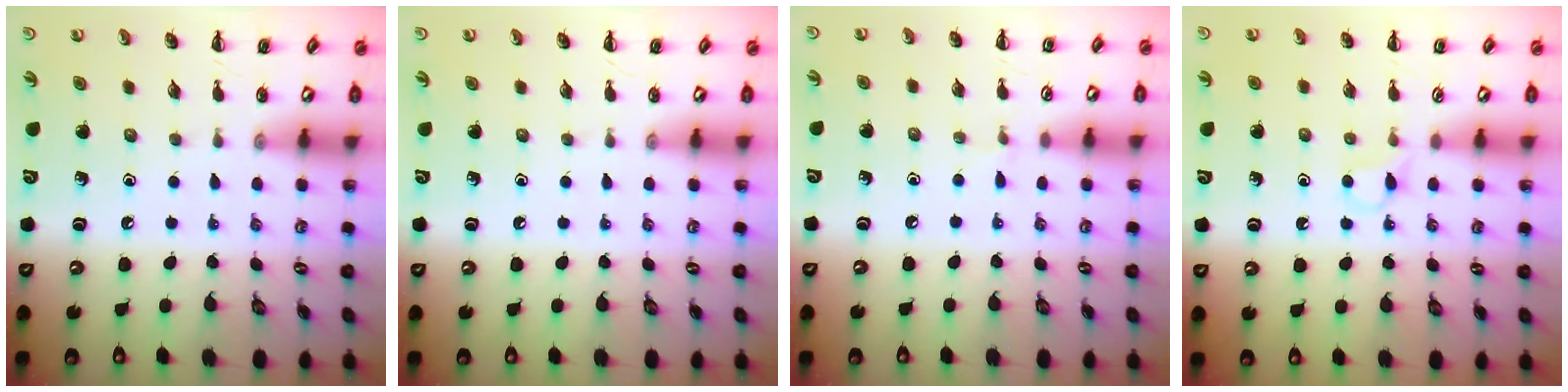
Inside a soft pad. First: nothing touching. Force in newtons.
{"total": 0.0}
{"total": 2.8, "press": 2.5, "slide": 1.1}
{"total": 3.1, "press": 2.9, "slide": 1.3}